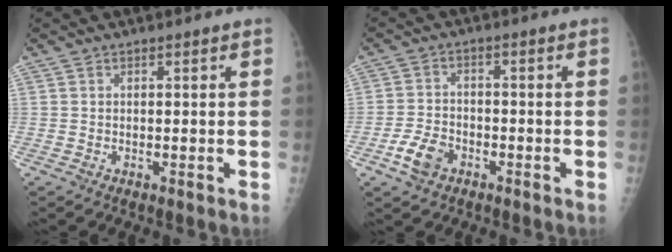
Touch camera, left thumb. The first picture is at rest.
{"total": 5.7, "force": [-3.0, 3.8, 3.1], "torque": [-0.057, 0.017, -0.055]}